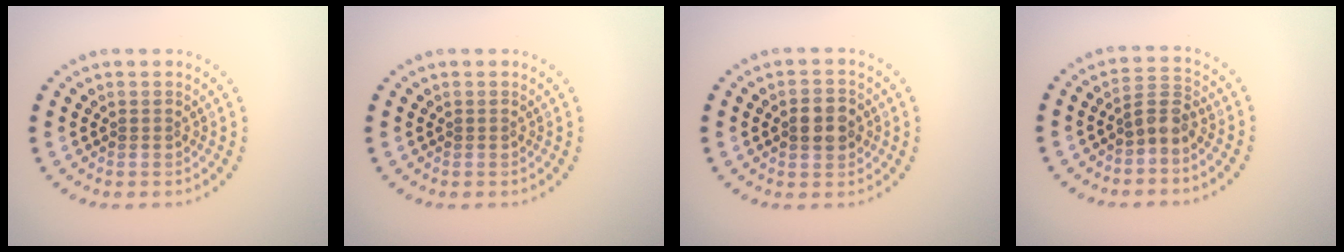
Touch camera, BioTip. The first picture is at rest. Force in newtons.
{"total": 0.0}
{"total": 2.8, "press": 2.8, "slide": 0.3}
{"total": 2.2, "press": 1.8, "slide": 1.1}